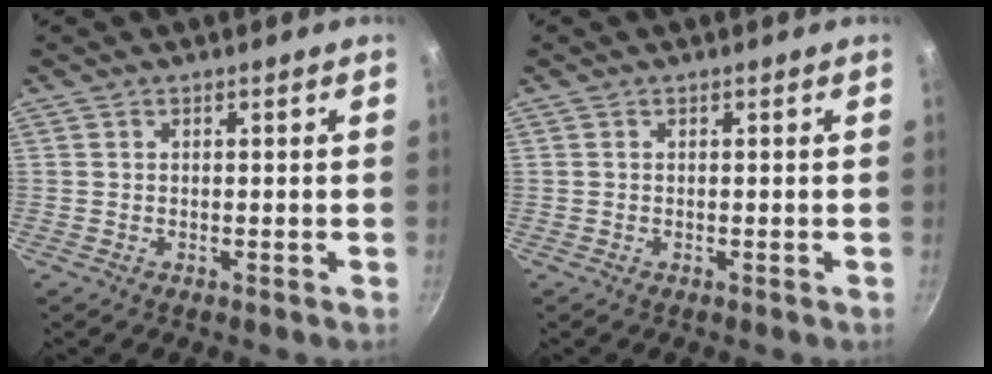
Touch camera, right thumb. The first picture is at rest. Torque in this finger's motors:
{"motor_torque": [0.23, 0.00, 0.02, 0.44, 0.02]}